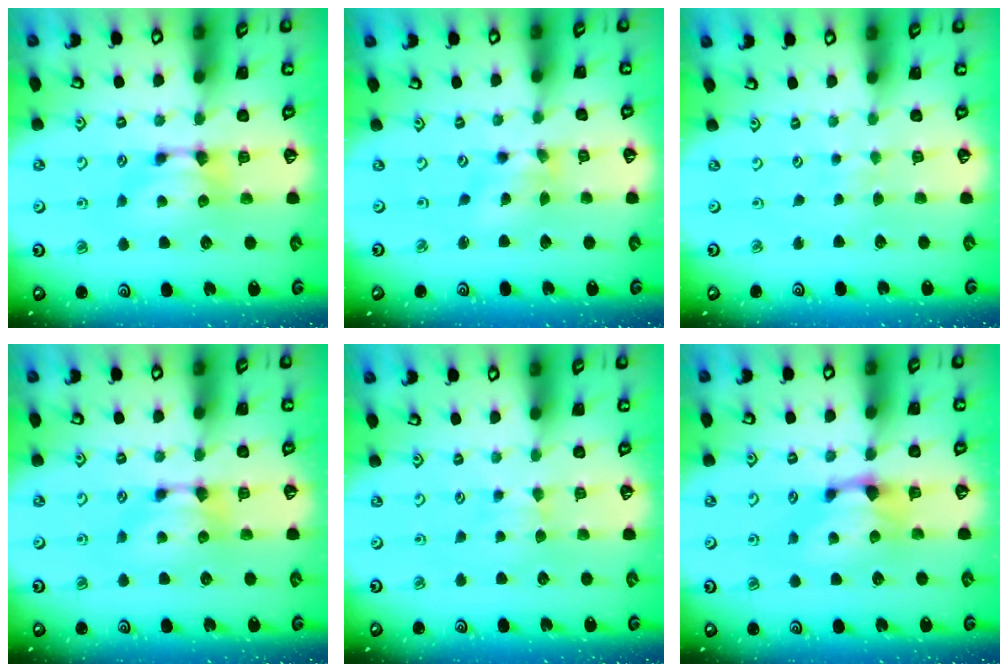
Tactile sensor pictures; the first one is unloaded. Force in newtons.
{"total": 1.1, "press": 0.3, "slide": 1.1}
{"total": 4.9, "press": 4.9, "slide": 0.1}
{"total": 0.0}
{"total": 1.6, "press": 1.5, "slide": 0.5}
{"total": 1.0, "press": 0.3, "slide": 1.0}